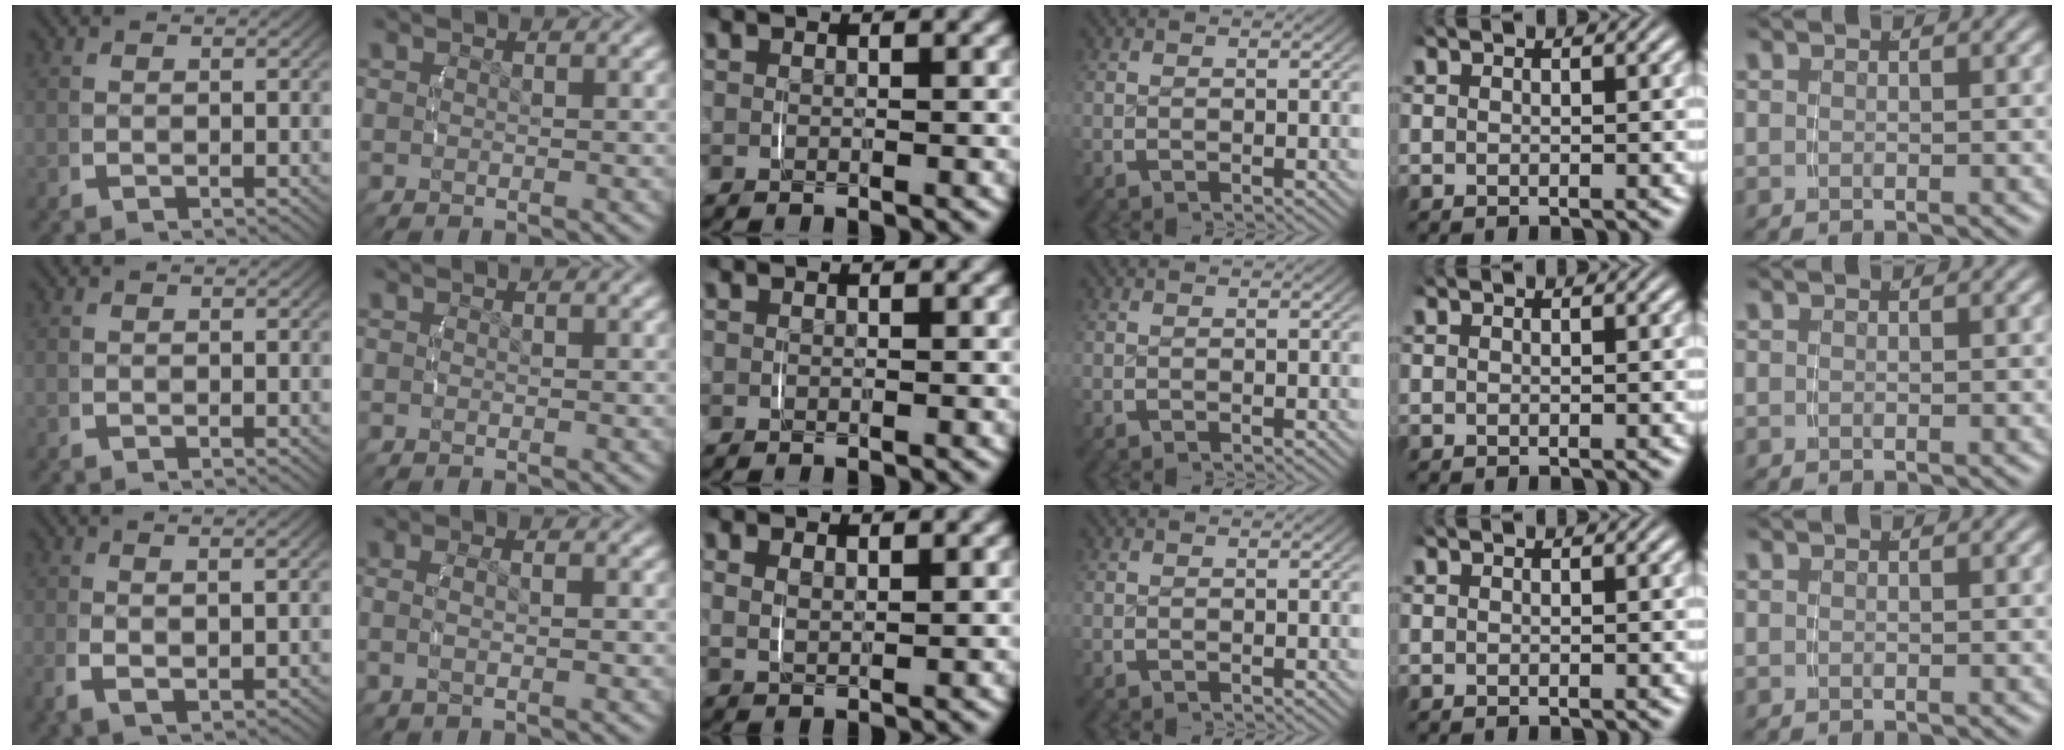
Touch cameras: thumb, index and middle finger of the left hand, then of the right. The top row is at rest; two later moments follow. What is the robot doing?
{"motion": "lift_and_place", "object": "scarf"}